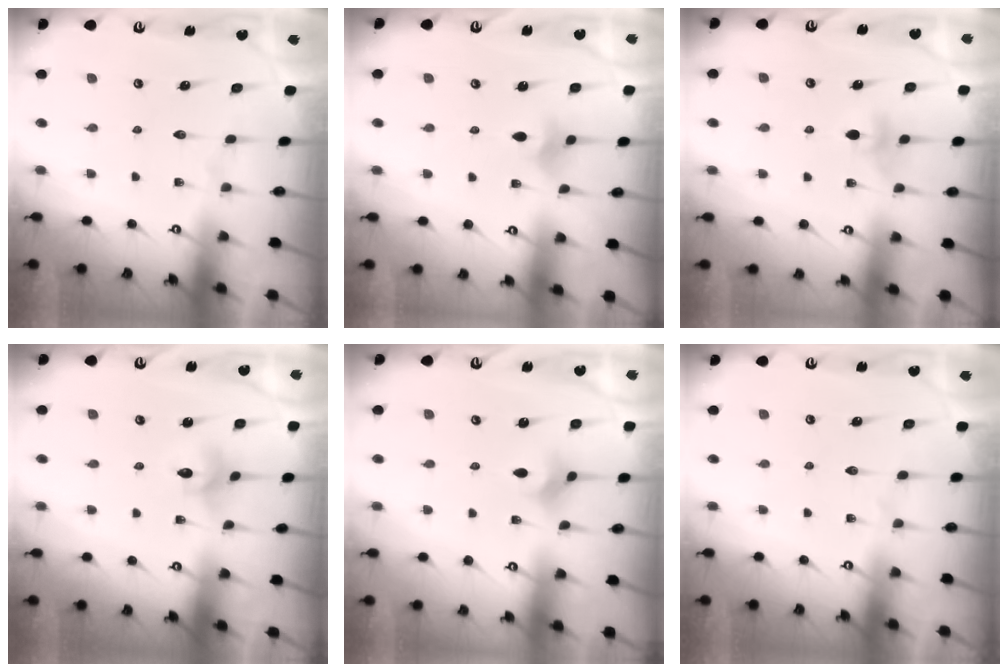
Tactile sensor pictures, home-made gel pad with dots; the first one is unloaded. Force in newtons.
{"total": 4.2, "press": 4.1, "slide": 1.0}
{"total": 3.7, "press": 3.6, "slide": 0.7}
{"total": 3.9, "press": 3.9, "slide": 0.3}
{"total": 2.6, "press": 2.5, "slide": 0.7}
{"total": 0.0}